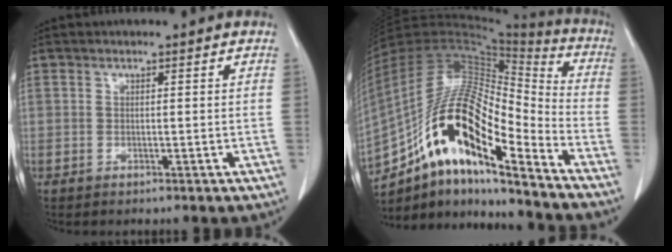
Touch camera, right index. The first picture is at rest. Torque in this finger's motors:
{"motor_torque": [1.38, -0.76, 1.05, 0.21]}